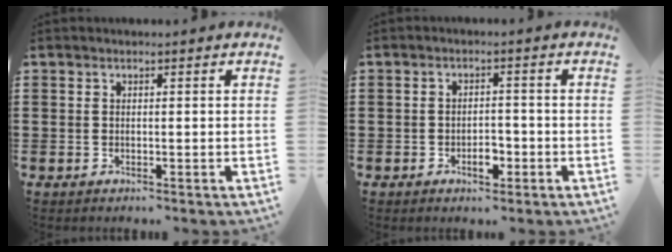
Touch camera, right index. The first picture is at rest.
{"total": 3.2, "force": [-1.5, 1.6, 2.3], "torque": [-0.041, 0.005, -0.028]}